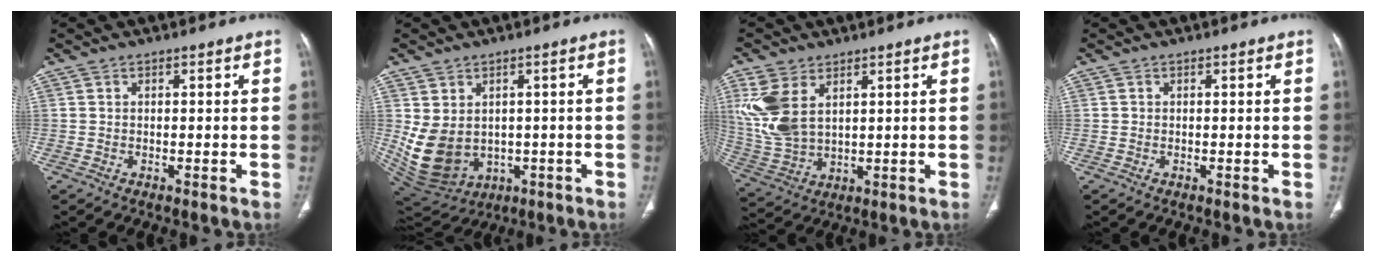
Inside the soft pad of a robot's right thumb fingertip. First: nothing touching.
{"total": 12.6, "force": [-0.5, 10.2, 7.4], "torque": [-0.136, -0.002, 0.033]}
{"total": 11.5, "force": [4.2, 7.0, 8.1], "torque": [-0.183, -0.010, 0.099]}
{"total": 0.0}